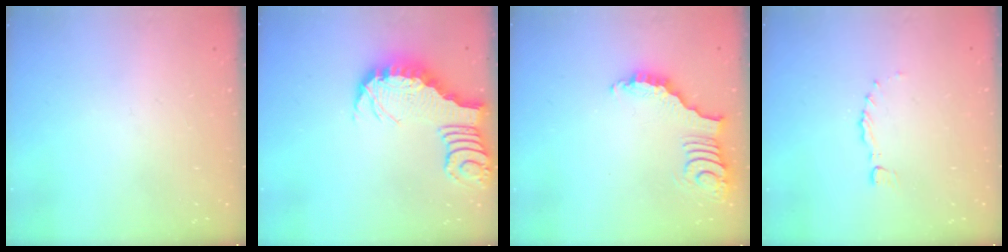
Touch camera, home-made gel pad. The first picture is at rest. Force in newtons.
{"total": 3.1, "press": 3.1, "slide": 0.5}
{"total": 3.9, "press": 3.9, "slide": 0.5}
{"total": 0.0}